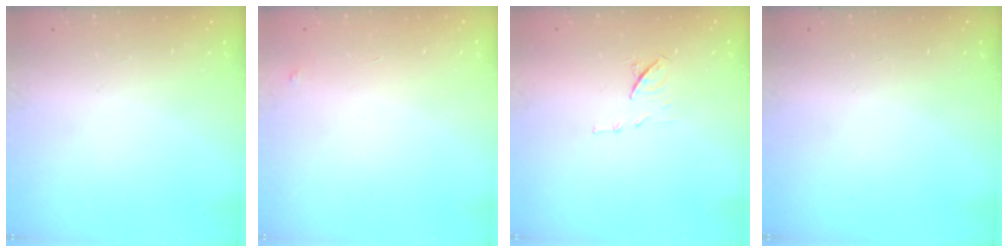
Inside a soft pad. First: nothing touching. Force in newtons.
{"total": 4.0, "press": 4.0, "slide": 0.2}
{"total": 7.1, "press": 6.9, "slide": 1.3}
{"total": 0.0}